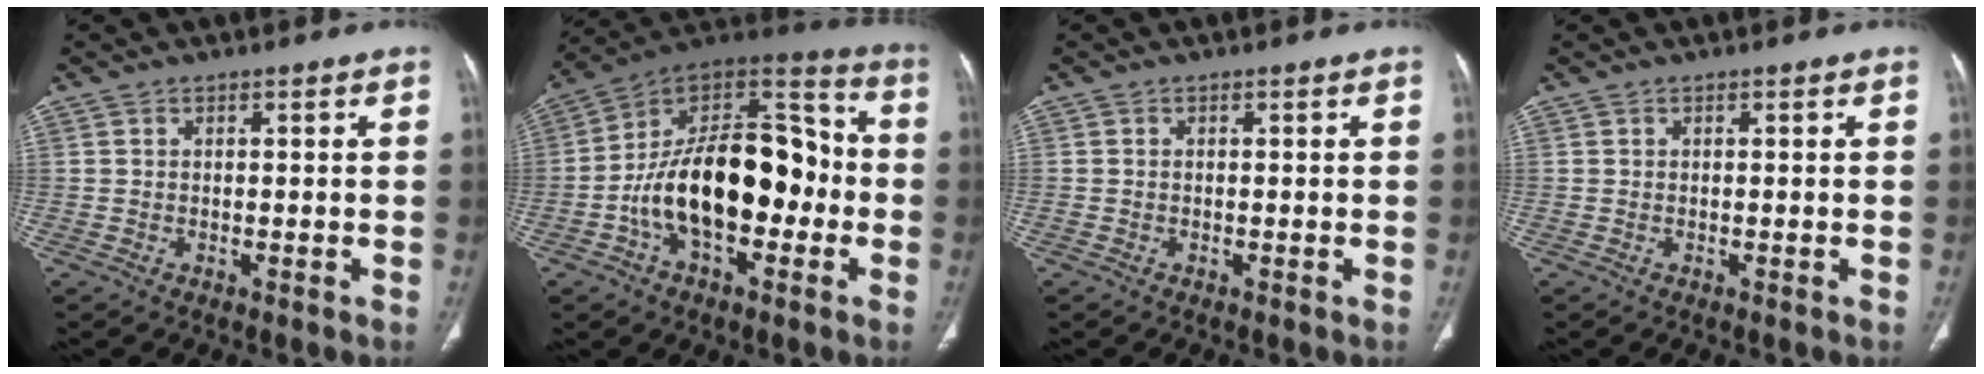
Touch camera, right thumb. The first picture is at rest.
{"total": 23.5, "force": [-3.9, 13.0, 19.2], "torque": [-0.294, 0.055, -0.066]}
{"total": 0.0}
{"total": 0.0}